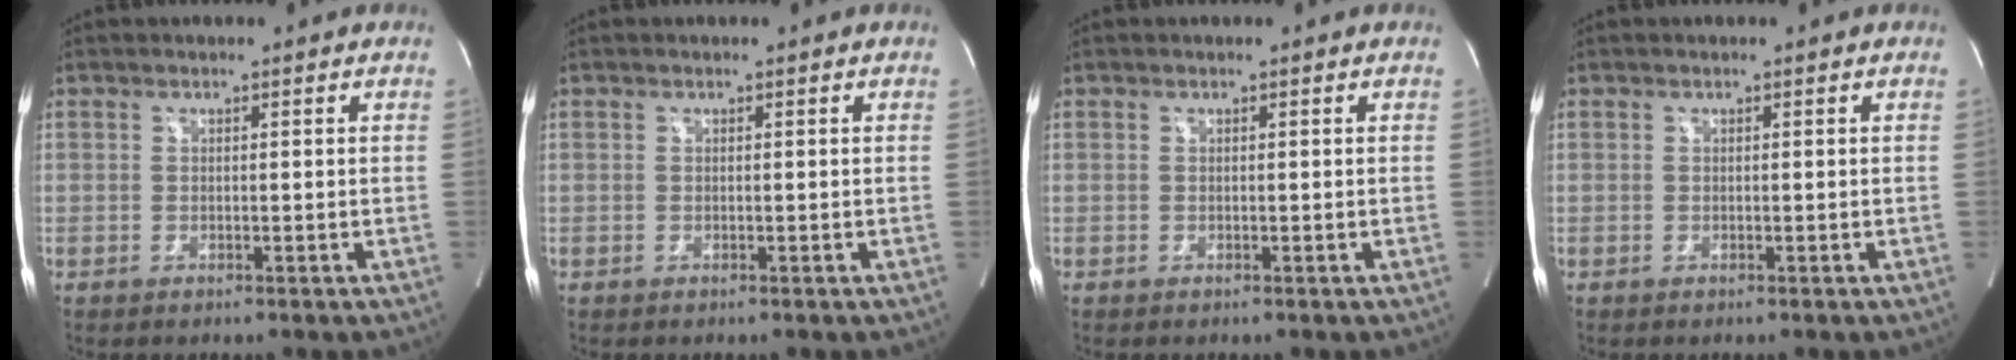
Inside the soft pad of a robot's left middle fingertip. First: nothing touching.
{"total": 0.0}
{"total": 0.0}
{"total": 0.0}